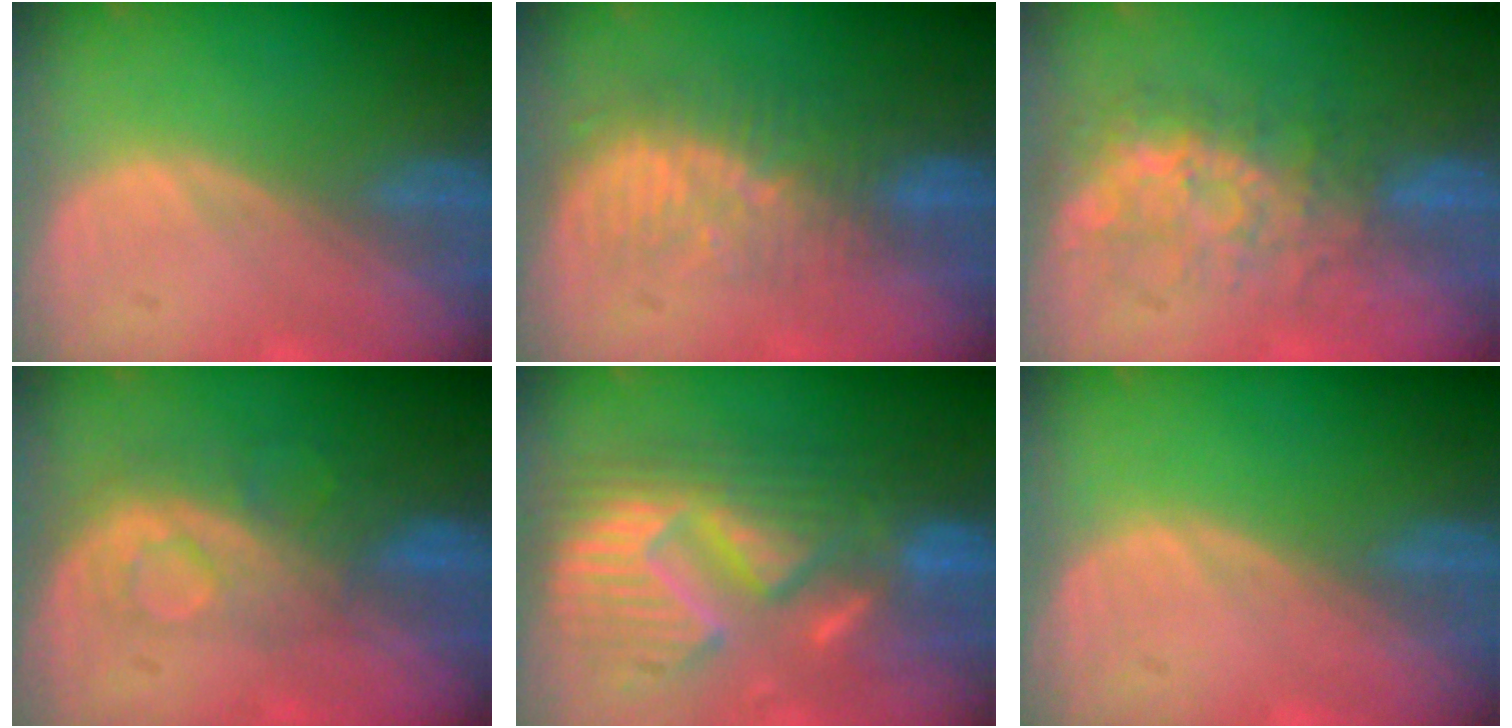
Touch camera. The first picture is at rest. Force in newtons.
{"total": 8.5, "press": 7.6, "slide": 3.7}
{"total": 8.4, "press": 7.5, "slide": 3.7}
{"total": 8.5, "press": 7.1, "slide": 4.8}
{"total": 12.9, "press": 12.8, "slide": 1.4}
{"total": 0.0}